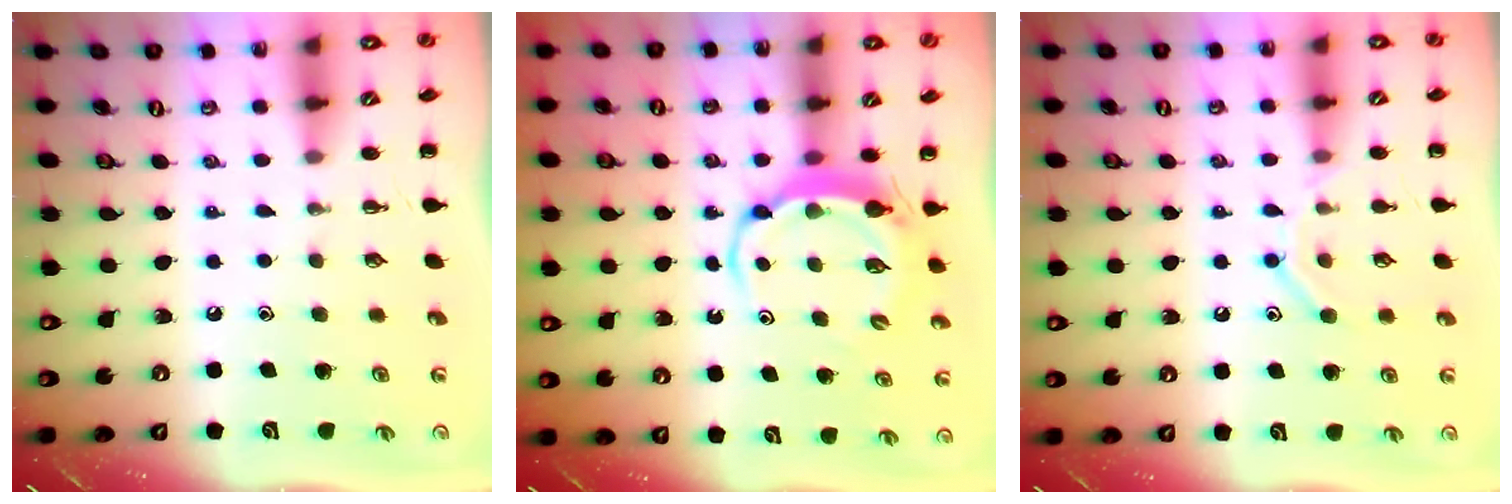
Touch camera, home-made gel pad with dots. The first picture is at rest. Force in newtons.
{"total": 5.6, "press": 5.5, "slide": 0.6}
{"total": 9.8, "press": 9.8, "slide": 1.3}